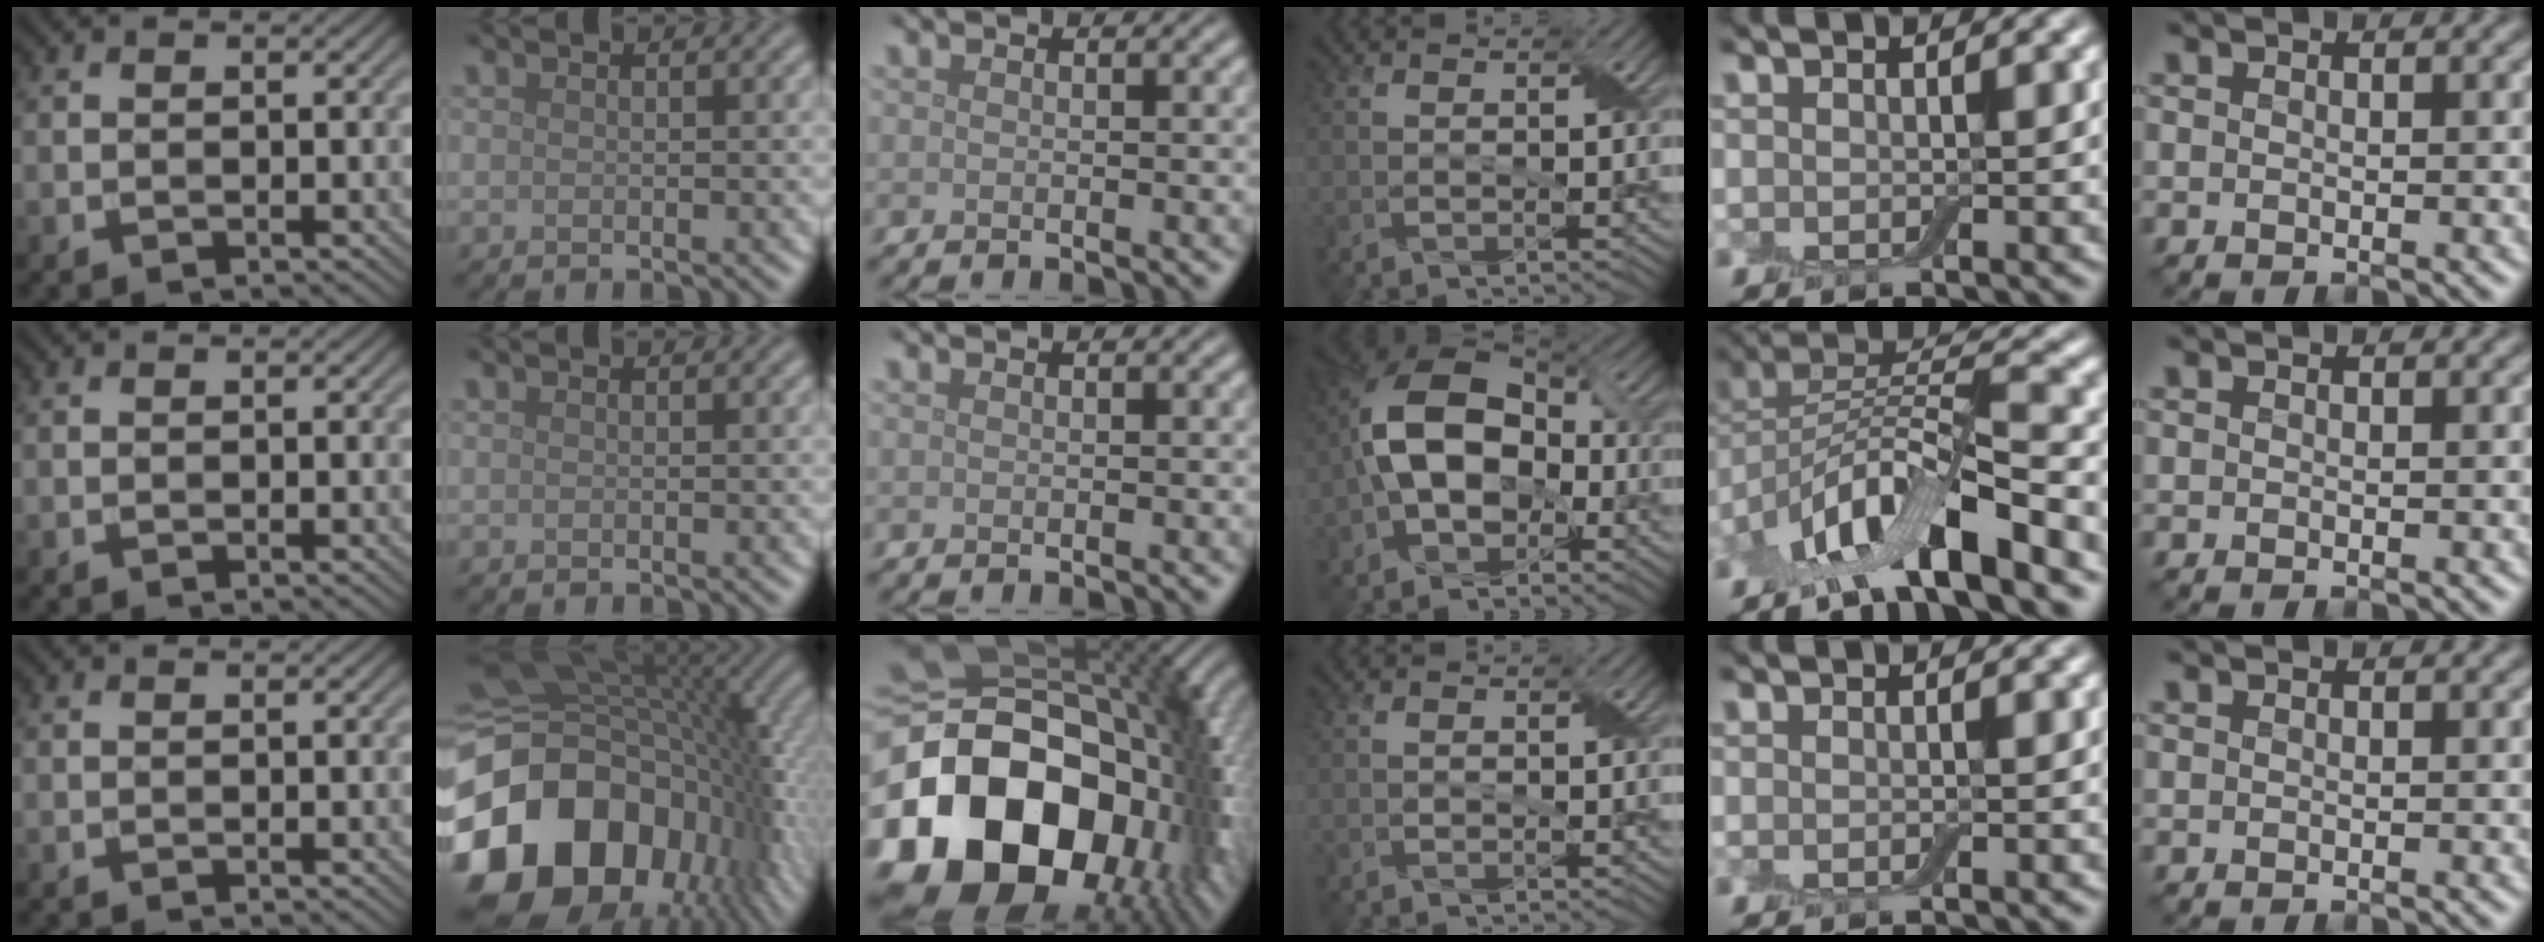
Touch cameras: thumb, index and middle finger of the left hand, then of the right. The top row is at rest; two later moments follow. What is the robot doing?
{"motion": "fold", "object": "cloth"}